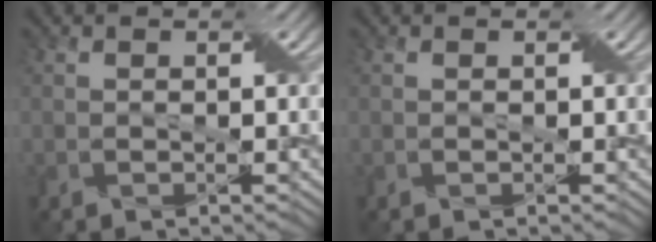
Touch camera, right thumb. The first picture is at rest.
{"total": 0.0}